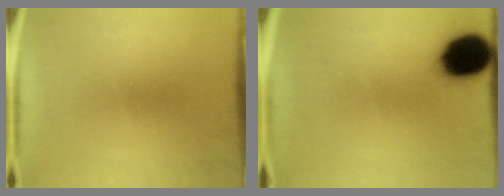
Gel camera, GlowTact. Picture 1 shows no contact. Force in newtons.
{"total": 9.5}